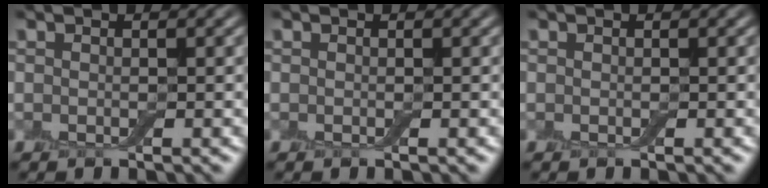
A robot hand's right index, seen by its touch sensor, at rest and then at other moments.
{"total": 0.0}
{"total": 0.0}